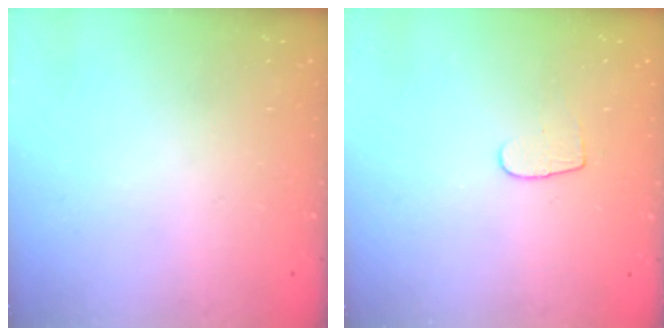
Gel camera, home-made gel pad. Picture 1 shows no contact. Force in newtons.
{"total": 4.3, "press": 4.2, "slide": 0.3}